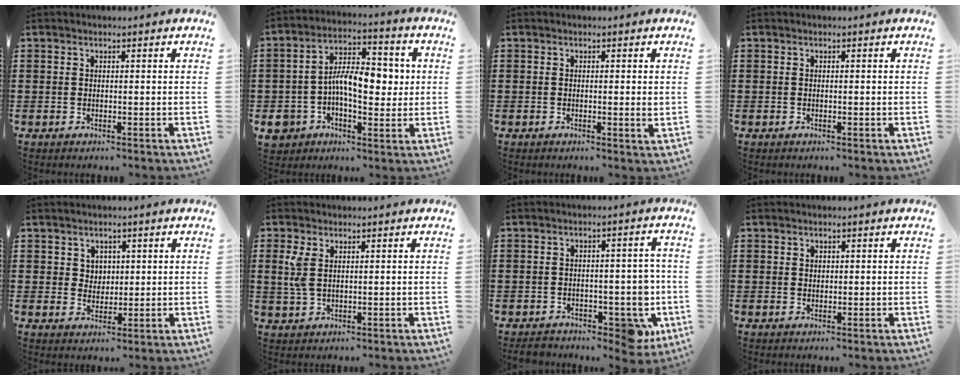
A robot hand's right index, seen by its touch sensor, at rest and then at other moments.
{"total": 10.8, "force": [0.1, 6.9, 8.4], "torque": [-0.150, 0.016, 0.002]}
{"total": 1.1, "force": [0.0, 0.2, 1.1], "torque": [-0.021, -0.001, 0.000]}
{"total": 0.0}
{"total": 2.5, "force": [1.4, 2.1, 0.3], "torque": [-0.015, 0.009, 0.025]}
{"total": 3.7, "force": [1.2, 1.8, 3.0], "torque": [-0.078, 0.001, 0.017]}
{"total": 6.7, "force": [-3.1, 4.0, 4.4], "torque": [-0.058, 0.011, -0.055]}
{"total": 0.6, "force": [0.4, 0.4, -0.1], "torque": [0.000, 0.002, 0.009]}